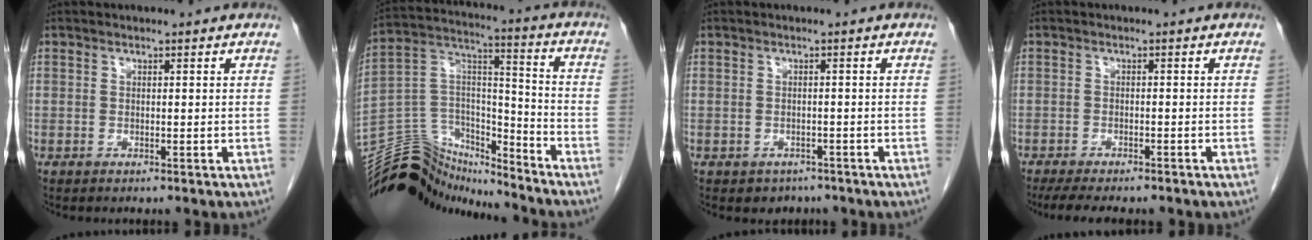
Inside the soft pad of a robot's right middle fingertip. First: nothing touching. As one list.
[{"total": 16.9, "force": [-16.2, 4.3, 2.3], "torque": [-0.047, 0.069, -0.277]}, {"total": 2.7, "force": [-1.9, 1.8, 0.3], "torque": [-0.008, 0.006, -0.024]}, {"total": 9.2, "force": [-7.6, 2.2, 4.8], "torque": [-0.062, -0.006, -0.105]}]